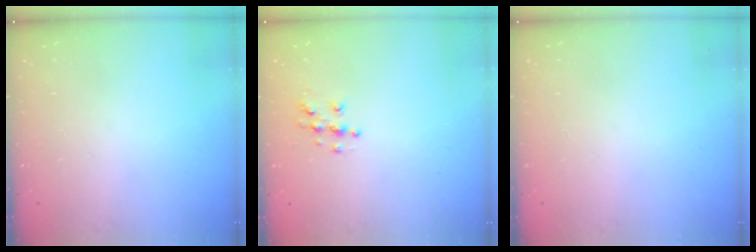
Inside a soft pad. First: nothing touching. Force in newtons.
{"total": 5.6, "press": 5.6, "slide": 0.2}
{"total": 0.0}